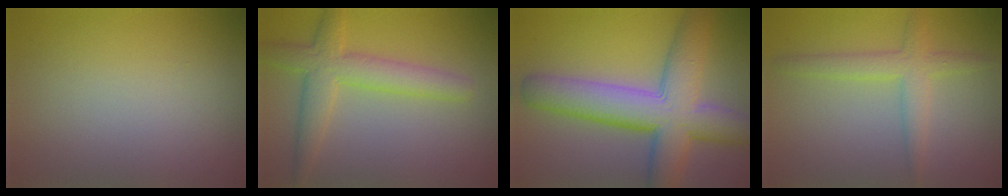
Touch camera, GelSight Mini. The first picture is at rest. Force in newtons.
{"total": 4.5, "press": 4.5, "slide": 0.1}
{"total": 9.5, "press": 9.5, "slide": 0.4}
{"total": 3.0, "press": 3.0, "slide": 0.1}